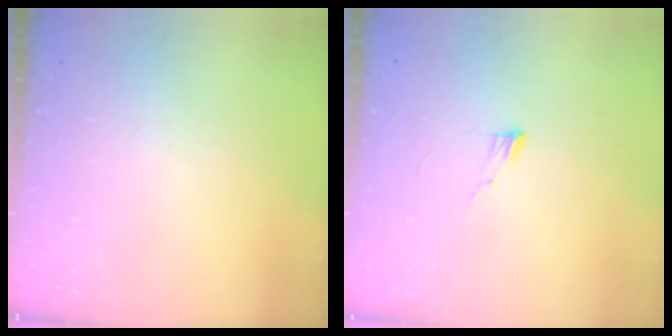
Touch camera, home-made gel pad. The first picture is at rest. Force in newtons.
{"total": 4.7, "press": 4.7, "slide": 0.4}